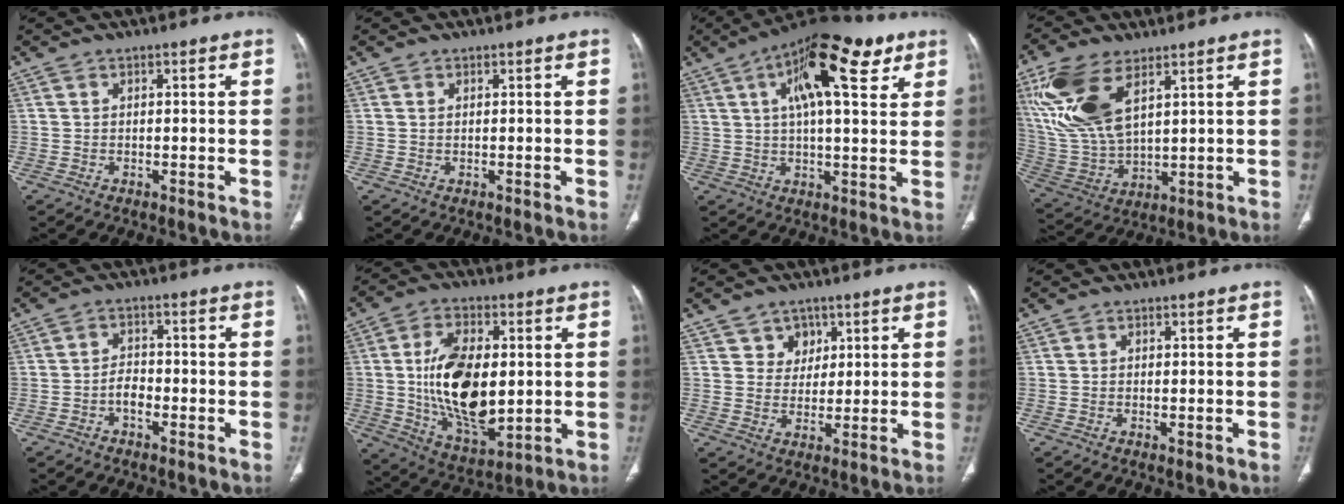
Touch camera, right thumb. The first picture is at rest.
{"total": 0.0}
{"total": 19.3, "force": [8.6, 7.0, 15.8], "torque": [-0.226, -0.001, 0.133]}
{"total": 16.2, "force": [7.4, 7.8, 12.1], "torque": [-0.261, -0.019, 0.159]}
{"total": 3.3, "force": [-1.7, 2.0, 2.1], "torque": [-0.026, 0.016, -0.033]}
{"total": 18.8, "force": [0.6, 10.0, 15.9], "torque": [-0.265, -0.015, 0.023]}
{"total": 4.8, "force": [2.4, 4.0, 0.9], "torque": [0.016, -0.014, 0.043]}
{"total": 0.8, "force": [-0.2, 0.4, 0.6], "torque": [-0.009, -0.005, 0.000]}